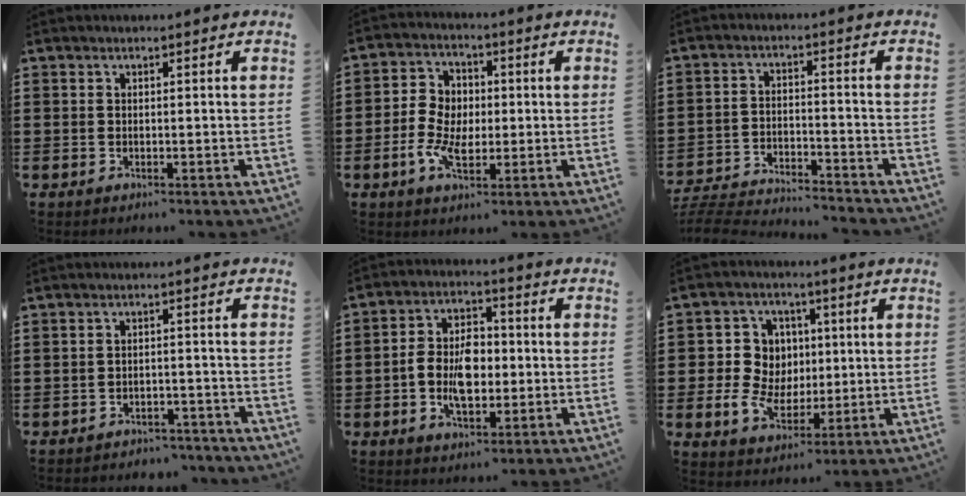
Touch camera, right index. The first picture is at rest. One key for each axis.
{"total": 6.4, "fx": -1.5, "fy": 4.8, "fz": 3.9, "tx": -0.100, "ty": 0.011, "tz": -0.035}
{"total": 4.9, "fx": -4.9, "fy": 0.0, "fz": 0.7, "tx": -0.027, "ty": -0.005, "tz": -0.103}
{"total": 2.6, "fx": -2.6, "fy": 0.5, "fz": 0.0, "tx": -0.008, "ty": -0.001, "tz": -0.055}
{"total": 7.9, "fx": -1.2, "fy": 5.1, "fz": 5.9, "tx": -0.123, "ty": 0.009, "tz": -0.028}
{"total": 8.3, "fx": 0.0, "fy": 7.6, "fz": 3.3, "tx": -0.097, "ty": 0.015, "tz": 0.000}